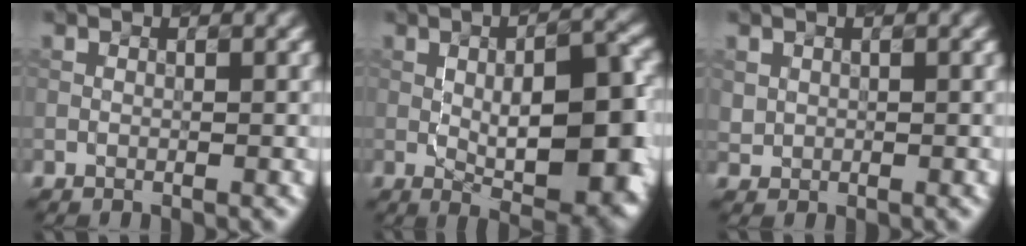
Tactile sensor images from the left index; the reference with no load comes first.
{"total": 9.5, "force": [-0.5, 3.3, 8.9], "torque": [-0.115, 0.004, -0.006]}
{"total": 0.9, "force": [0.4, 0.8, 0.1], "torque": [0.001, -0.002, 0.011]}